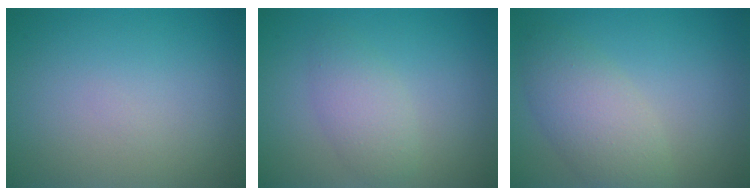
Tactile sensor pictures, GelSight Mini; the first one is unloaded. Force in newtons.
{"total": 2.7, "press": 2.7, "slide": 0.2}
{"total": 4.3, "press": 4.3, "slide": 0.3}